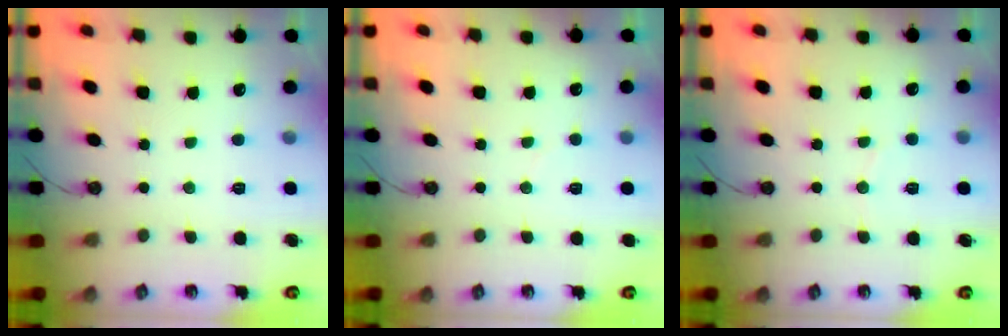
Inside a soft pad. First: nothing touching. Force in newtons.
{"total": 2.9, "press": 2.9, "slide": 0.3}
{"total": 3.9, "press": 3.9, "slide": 0.4}